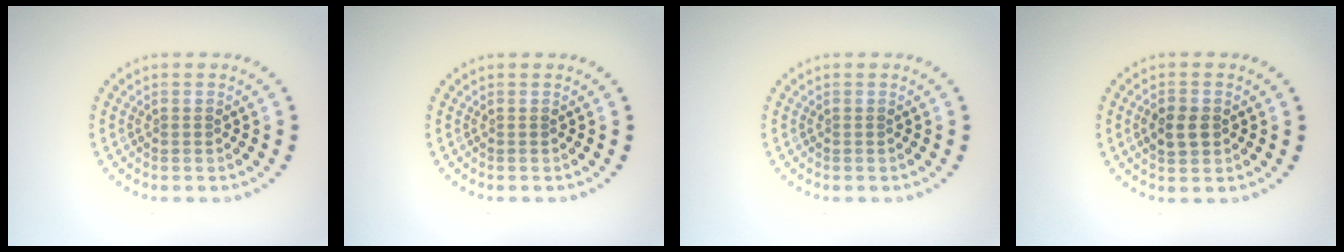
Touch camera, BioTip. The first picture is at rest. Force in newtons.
{"total": 0.0}
{"total": 0.0}
{"total": 2.6, "press": 2.6, "slide": 0.1}